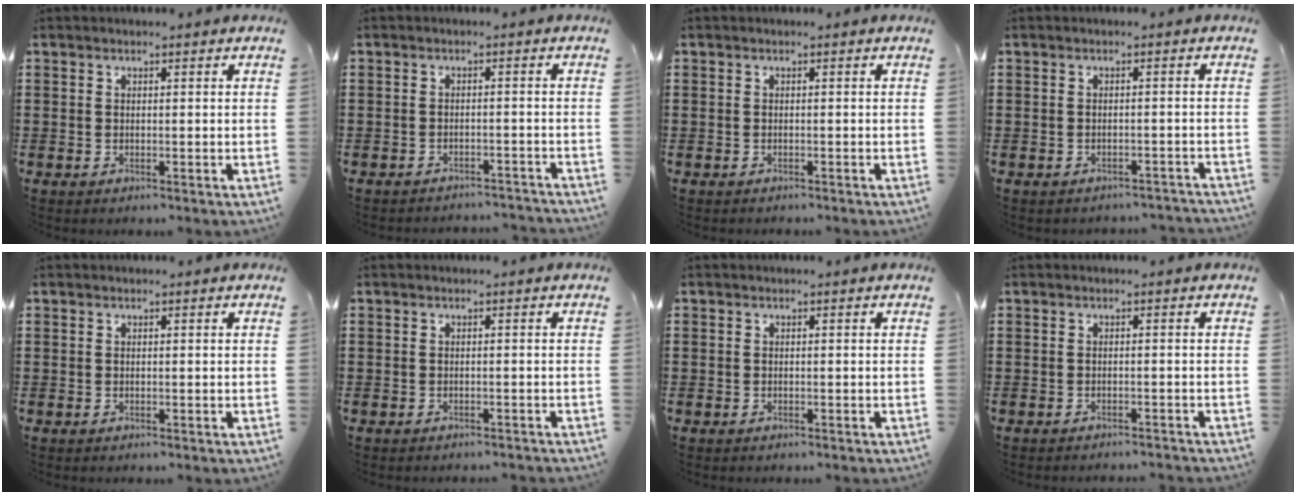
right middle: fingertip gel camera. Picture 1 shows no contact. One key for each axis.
{"total": 2.1, "fx": -2.1, "fy": 0.2, "fz": -0.2, "tx": -0.003, "ty": 0.004, "tz": -0.047}
{"total": 0.6, "fx": -0.5, "fy": 0.3, "fz": -0.2, "tx": 0.003, "ty": 0.005, "tz": -0.012}
{"total": 1.4, "fx": -1.4, "fy": 0.2, "fz": 0.1, "tx": -0.007, "ty": 0.002, "tz": -0.030}
{"total": 0.0}
{"total": 0.9, "fx": -0.9, "fy": 0.1, "fz": 0.0, "tx": -0.002, "ty": 0.001, "tz": -0.019}
{"total": 0.7, "fx": -0.5, "fy": 0.5, "fz": -0.1, "tx": 0.001, "ty": 0.004, "tz": -0.012}
{"total": 1.1, "fx": -1.1, "fy": -0.1, "fz": 0.1, "tx": -0.004, "ty": 0.002, "tz": -0.022}